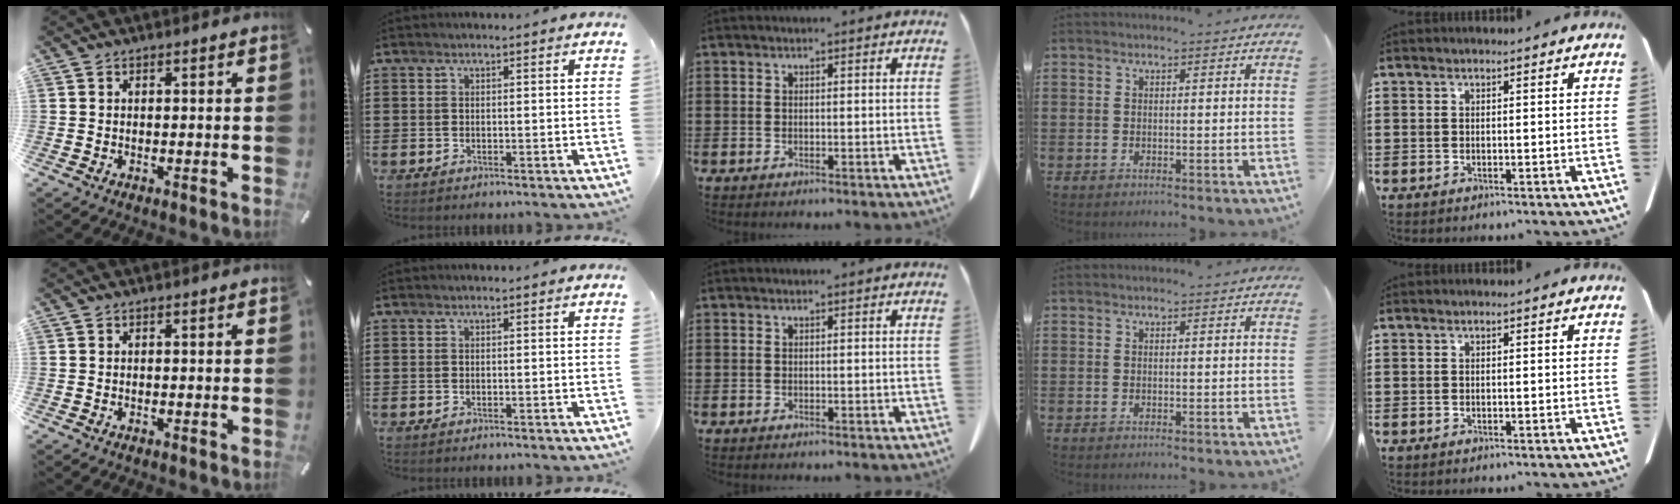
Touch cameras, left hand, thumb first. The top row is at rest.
{}